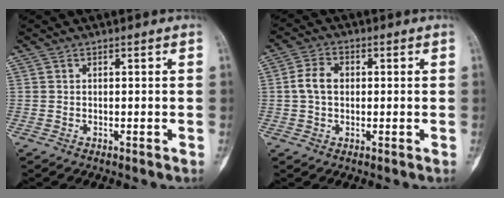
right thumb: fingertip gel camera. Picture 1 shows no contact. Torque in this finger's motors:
{"motor_torque": [-0.22, 0.12, 0.53, -0.09, 0.19]}